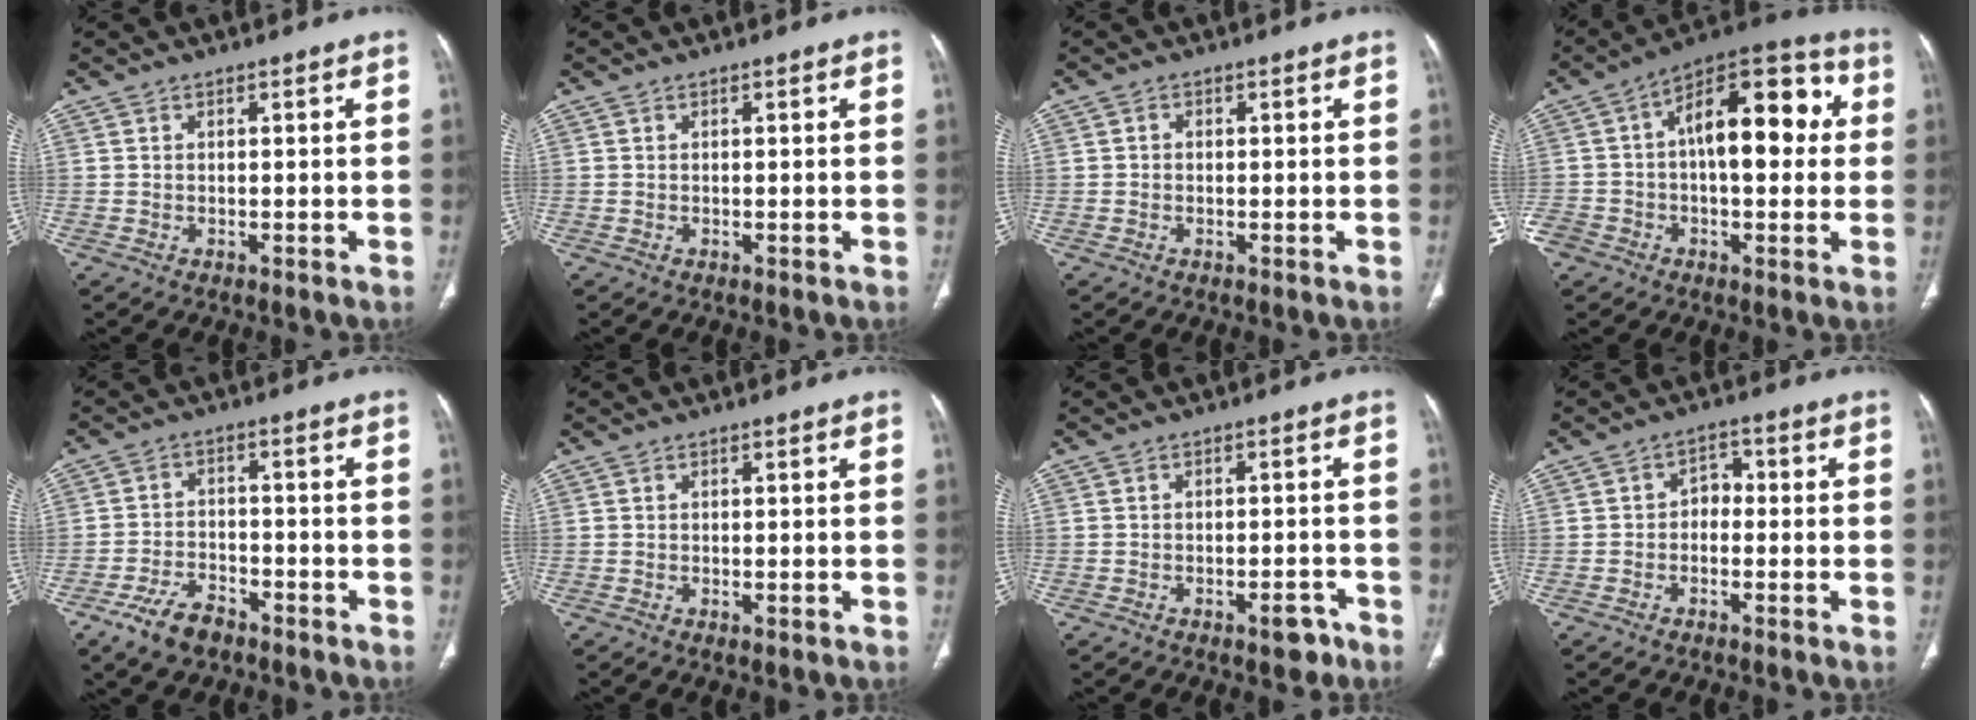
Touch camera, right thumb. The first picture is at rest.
{"total": 0.0}
{"total": 0.8, "force": [-0.1, 0.8, 0.3], "torque": [-0.002, 0.003, -0.003]}
{"total": 21.5, "force": [0.8, 12.8, 17.2], "torque": [-0.264, 0.047, 0.004]}
{"total": 7.2, "force": [-4.9, 3.7, 3.7], "torque": [-0.070, 0.024, -0.087]}
{"total": 0.9, "force": [-0.4, 0.4, 0.7], "torque": [-0.013, -0.002, -0.004]}
{"total": 3.8, "force": [-2.4, 1.8, 2.2], "torque": [-0.014, 0.016, -0.030]}
{"total": 3.3, "force": [-0.9, 2.5, 2.0], "torque": [-0.016, 0.023, -0.027]}